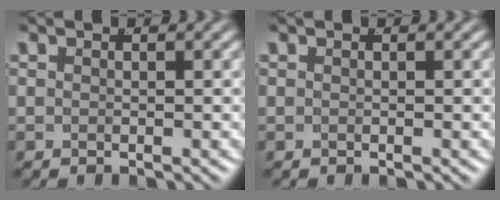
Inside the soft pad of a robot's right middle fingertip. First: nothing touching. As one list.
[{"total": 0.0}]